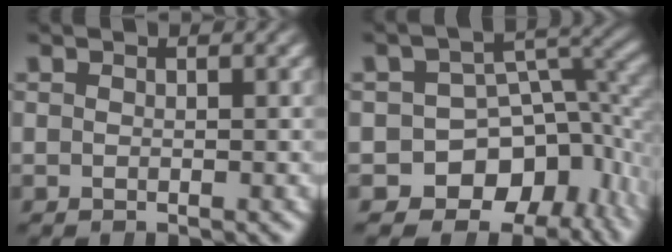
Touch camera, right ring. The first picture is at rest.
{"total": 14.3, "force": [-5.1, 11.3, 7.0], "torque": [-0.117, -0.055, -0.071]}